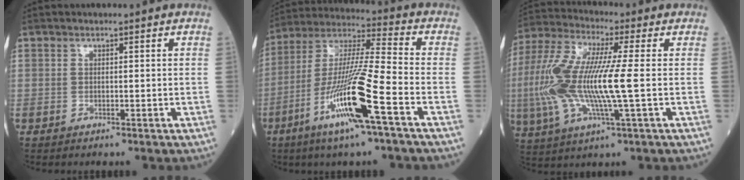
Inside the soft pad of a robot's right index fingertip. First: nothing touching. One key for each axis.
{"total": 19.7, "fx": -7.8, "fy": 0.0, "fz": 18.1, "tx": -0.391, "ty": -0.035, "tz": -0.157}
{"total": 16.1, "fx": -1.1, "fy": 2.3, "fz": 15.9, "tx": -0.360, "ty": 0.000, "tz": -0.026}